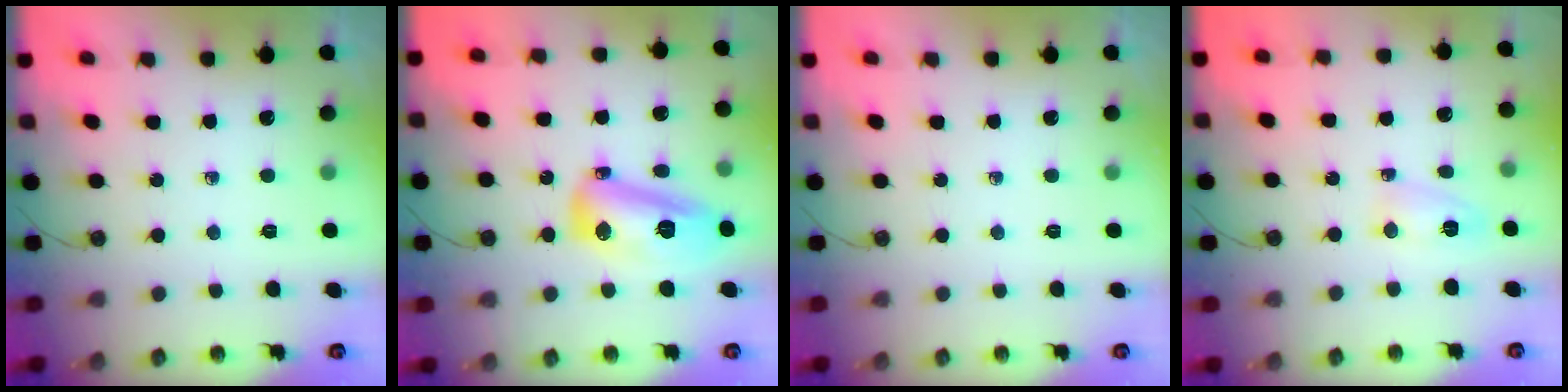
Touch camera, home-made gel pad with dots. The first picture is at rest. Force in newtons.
{"total": 14.9, "press": 14.8, "slide": 1.2}
{"total": 0.0}
{"total": 3.9, "press": 3.6, "slide": 1.6}